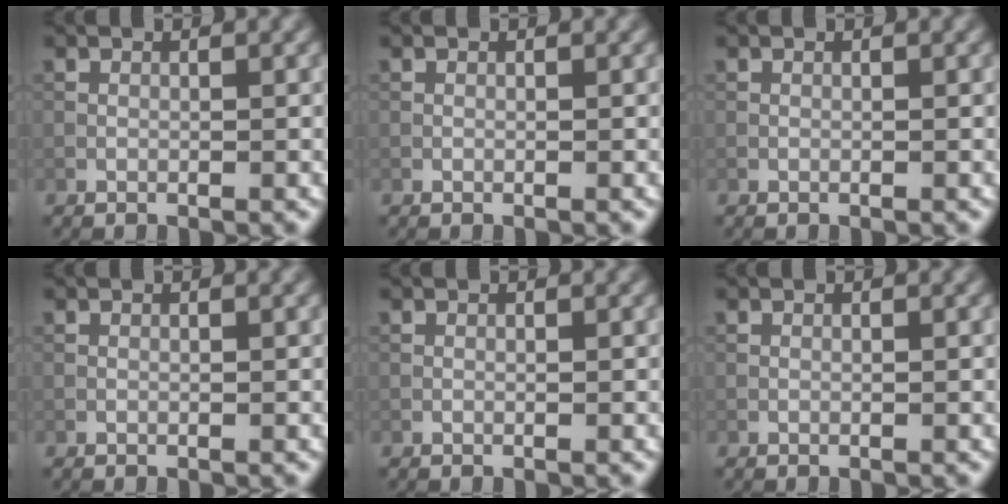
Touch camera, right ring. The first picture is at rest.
{"total": 0.0}
{"total": 0.0}
{"total": 0.0}
{"total": 0.0}
{"total": 0.0}